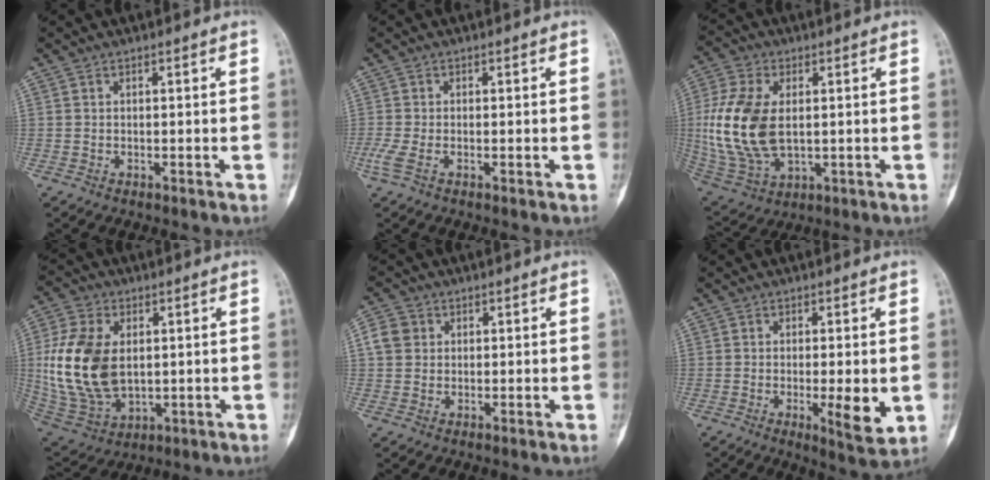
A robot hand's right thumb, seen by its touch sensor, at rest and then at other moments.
{"total": 2.4, "force": [-0.8, 1.1, 2.0], "torque": [-0.063, -0.001, -0.020]}
{"total": 17.0, "force": [0.9, 10.1, 13.6], "torque": [-0.294, -0.009, 0.029]}
{"total": 18.0, "force": [1.6, 11.6, 13.7], "torque": [-0.271, -0.011, 0.044]}
{"total": 4.2, "force": [0.9, 3.7, 1.7], "torque": [-0.026, 0.007, 0.013]}
{"total": 7.3, "force": [-1.2, 1.9, 6.9], "torque": [-0.102, -0.017, -0.015]}